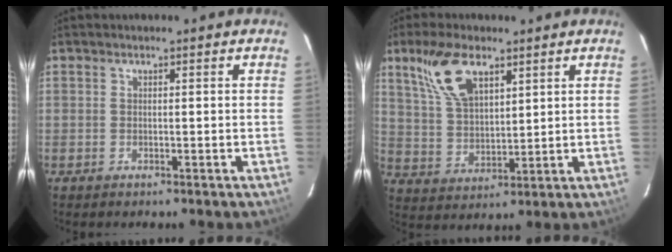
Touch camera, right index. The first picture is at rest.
{"total": 10.9, "force": [6.2, 5.0, 7.4], "torque": [-0.146, 0.017, 0.130]}